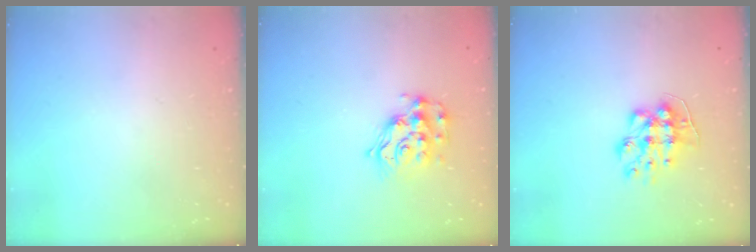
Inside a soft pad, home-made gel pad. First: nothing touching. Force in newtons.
{"total": 13.9, "press": 13.9, "slide": 0.9}
{"total": 9.2, "press": 9.1, "slide": 1.1}